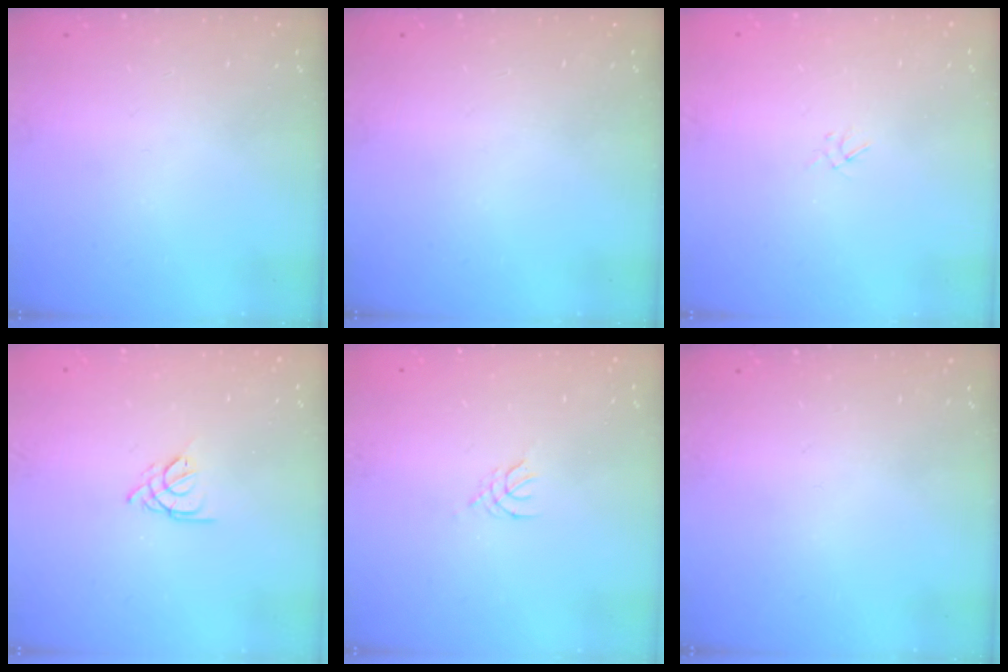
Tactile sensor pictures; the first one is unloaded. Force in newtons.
{"total": 0.0}
{"total": 1.0, "press": 0.9, "slide": 0.4}
{"total": 3.8, "press": 3.8, "slide": 0.6}
{"total": 1.2, "press": 1.2, "slide": 0.3}
{"total": 0.0}